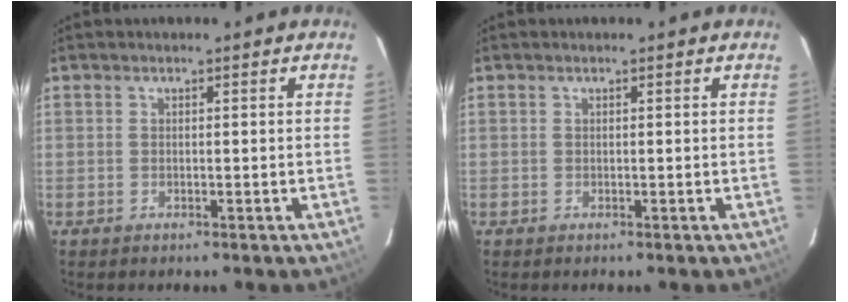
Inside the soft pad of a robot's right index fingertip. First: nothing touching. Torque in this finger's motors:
{"motor_torque": [0.32, 0.23, 0.03, 0.01]}